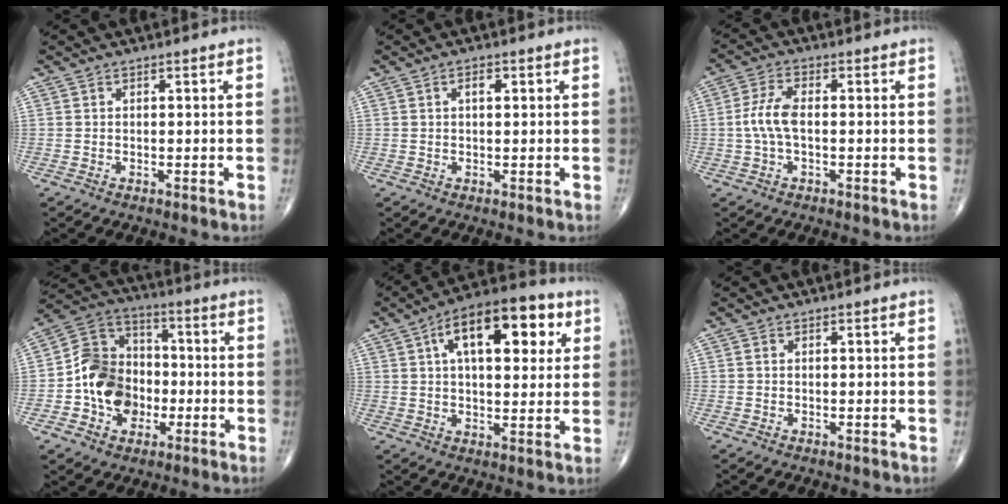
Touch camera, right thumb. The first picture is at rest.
{"total": 1.8, "force": [0.5, 0.9, 1.5], "torque": [-0.027, 0.003, 0.007]}
{"total": 5.6, "force": [-0.4, 2.5, 5.0], "torque": [-0.122, 0.014, -0.013]}
{"total": 14.0, "force": [-3.0, 11.1, 8.0], "torque": [-0.103, 0.037, -0.061]}
{"total": 18.0, "force": [6.2, 8.5, 14.6], "torque": [-0.189, 0.010, 0.085]}
{"total": 0.0}